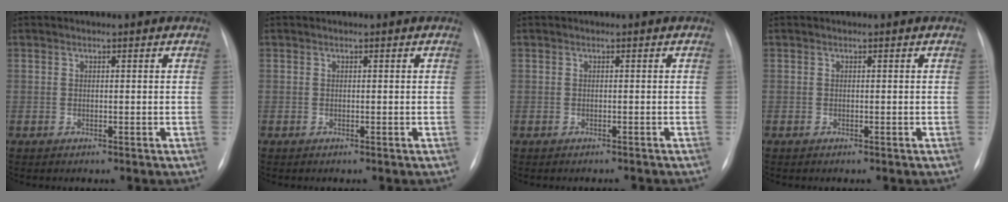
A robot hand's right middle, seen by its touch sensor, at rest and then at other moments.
{"total": 0.0}
{"total": 1.3, "force": [-1.3, 0.0, 0.1], "torque": [0.001, -0.004, -0.014]}
{"total": 0.0}